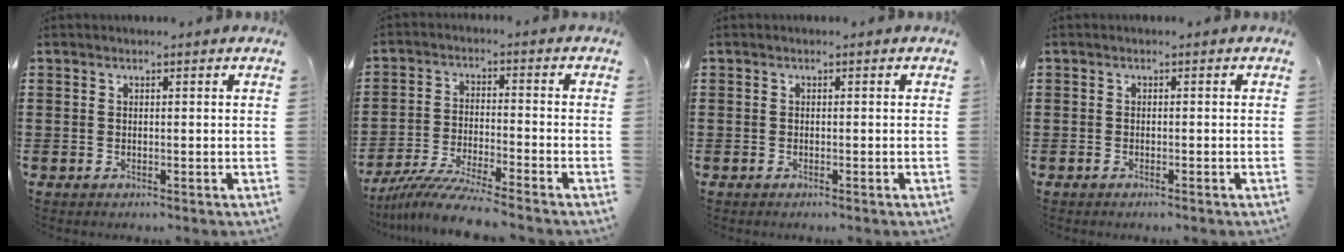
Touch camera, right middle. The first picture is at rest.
{"total": 7.1, "force": [-6.4, -0.3, 3.0], "torque": [-0.068, -0.017, -0.125]}
{"total": 0.0}
{"total": 0.5, "force": [-0.4, 0.0, 0.3], "torque": [-0.007, -0.002, -0.008]}